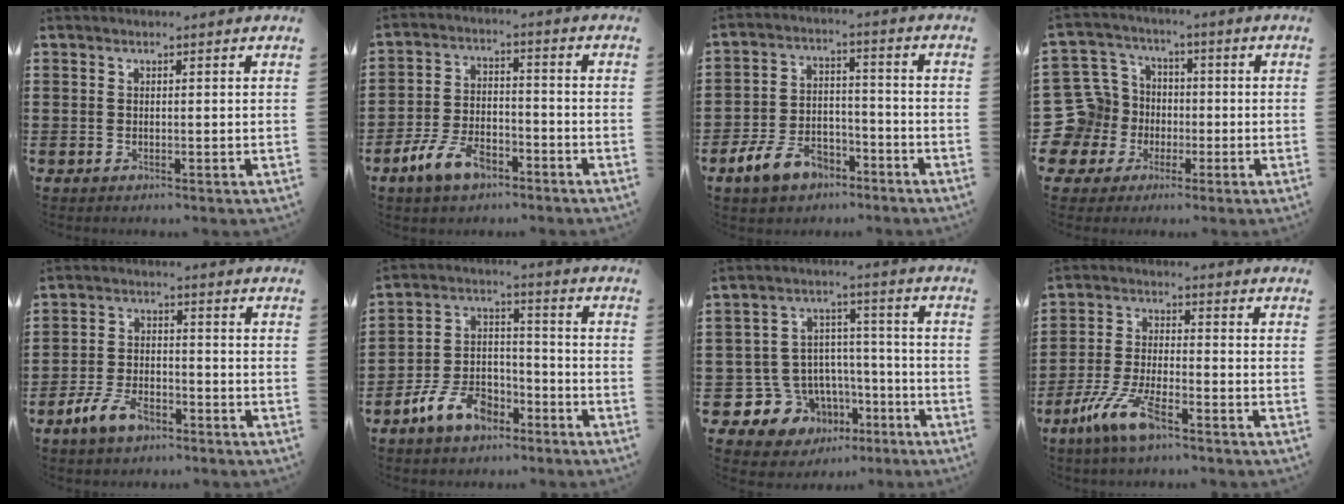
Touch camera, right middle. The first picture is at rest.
{"total": 7.5, "force": [-5.1, 3.4, 4.4], "torque": [-0.102, 0.006, -0.101]}
{"total": 8.1, "force": [-6.1, 3.9, 3.7], "torque": [-0.083, 0.019, -0.119]}
{"total": 12.7, "force": [-1.4, 11.9, 4.0], "torque": [-0.146, 0.009, -0.022]}
{"total": 6.0, "force": [-4.1, 2.7, 3.5], "torque": [-0.082, 0.007, -0.082]}
{"total": 8.9, "force": [-6.2, 4.6, 4.3], "torque": [-0.097, 0.023, -0.121]}
{"total": 9.3, "force": [-5.2, 7.6, 1.1], "torque": [-0.054, 0.016, -0.086]}
{"total": 8.7, "force": [-5.4, 2.3, 6.4], "torque": [-0.146, -0.007, -0.104]}